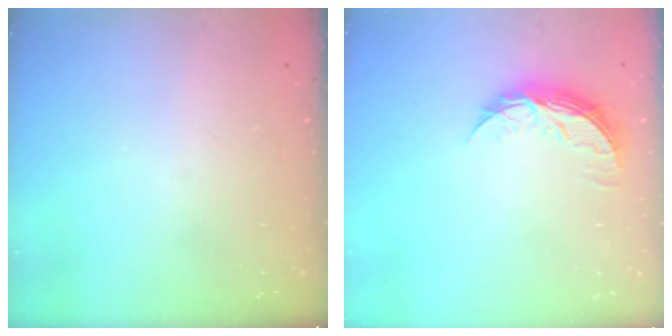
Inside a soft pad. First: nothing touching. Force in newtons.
{"total": 8.2, "press": 8.2, "slide": 0.5}